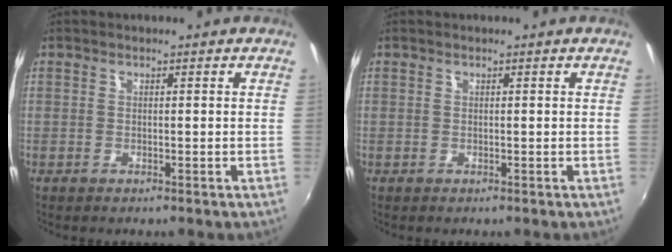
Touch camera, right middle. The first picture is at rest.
{"total": 0.0}